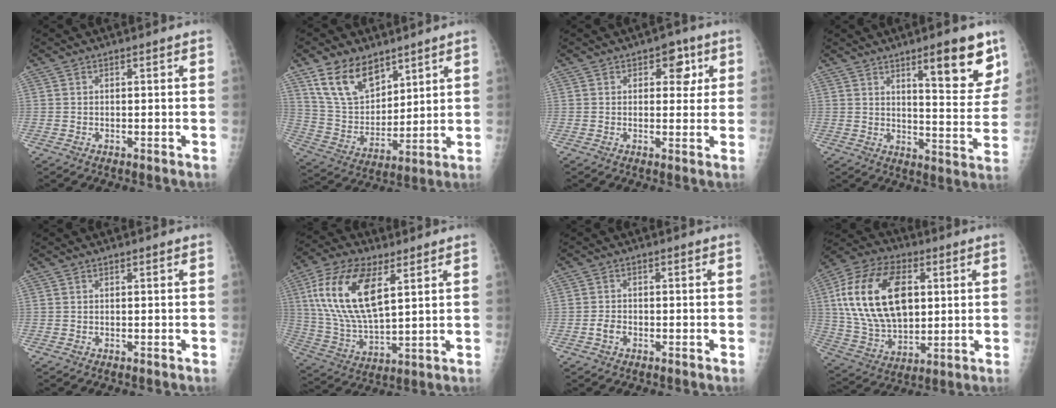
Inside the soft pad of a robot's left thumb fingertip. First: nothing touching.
{"total": 14.3, "force": [9.1, 8.5, 7.0], "torque": [-0.095, -0.047, 0.184]}
{"total": 5.4, "force": [2.1, 3.6, 3.4], "torque": [-0.006, -0.004, 0.020]}
{"total": 13.4, "force": [8.0, 3.4, 10.2], "torque": [-0.107, -0.051, 0.115]}
{"total": 0.0}
{"total": 18.1, "force": [6.7, 8.2, 14.7], "torque": [-0.283, -0.018, 0.131]}
{"total": 2.5, "force": [-1.0, 1.8, 1.5], "torque": [-0.023, 0.008, -0.018]}
{"total": 23.1, "force": [5.0, 14.2, 17.5], "torque": [-0.309, -0.005, 0.092]}